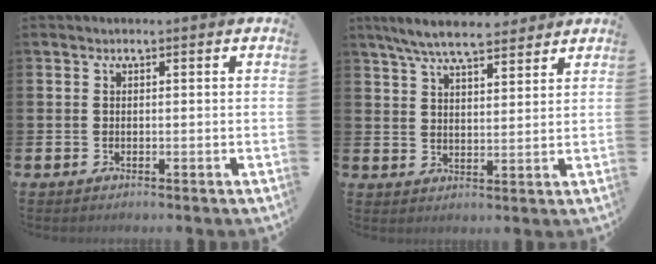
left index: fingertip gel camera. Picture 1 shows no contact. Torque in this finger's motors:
{"motor_torque": [0.50, -0.61, 0.68, 0.21]}